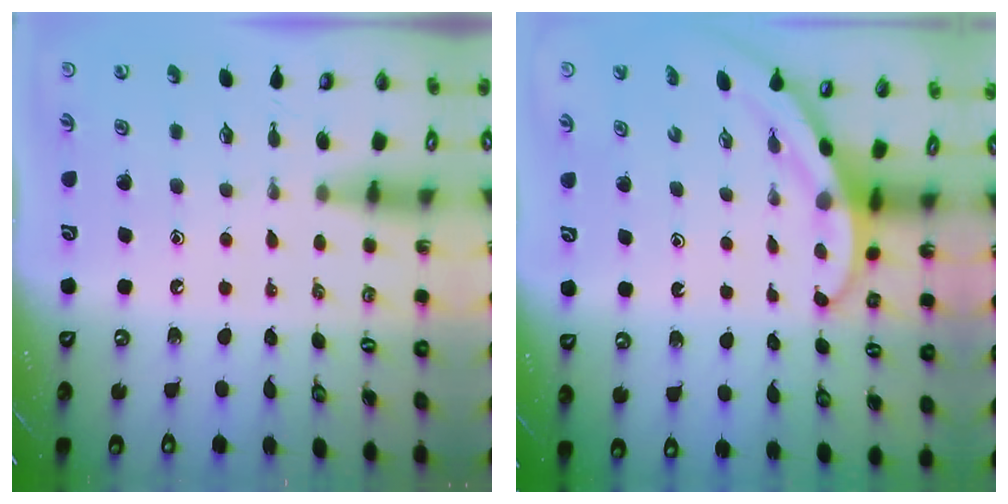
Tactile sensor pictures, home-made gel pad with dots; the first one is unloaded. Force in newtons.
{"total": 3.2, "press": 3.2, "slide": 0.2}